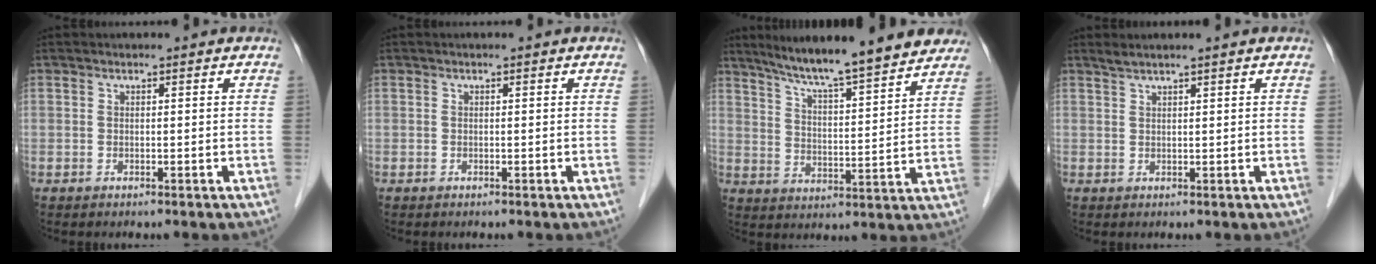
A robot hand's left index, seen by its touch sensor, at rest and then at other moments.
{"total": 0.0}
{"total": 17.2, "force": [15.0, 1.1, 8.4], "torque": [-0.126, 0.011, 0.216]}
{"total": 2.1, "force": [1.7, -0.5, 1.0], "torque": [-0.021, 0.013, 0.038]}